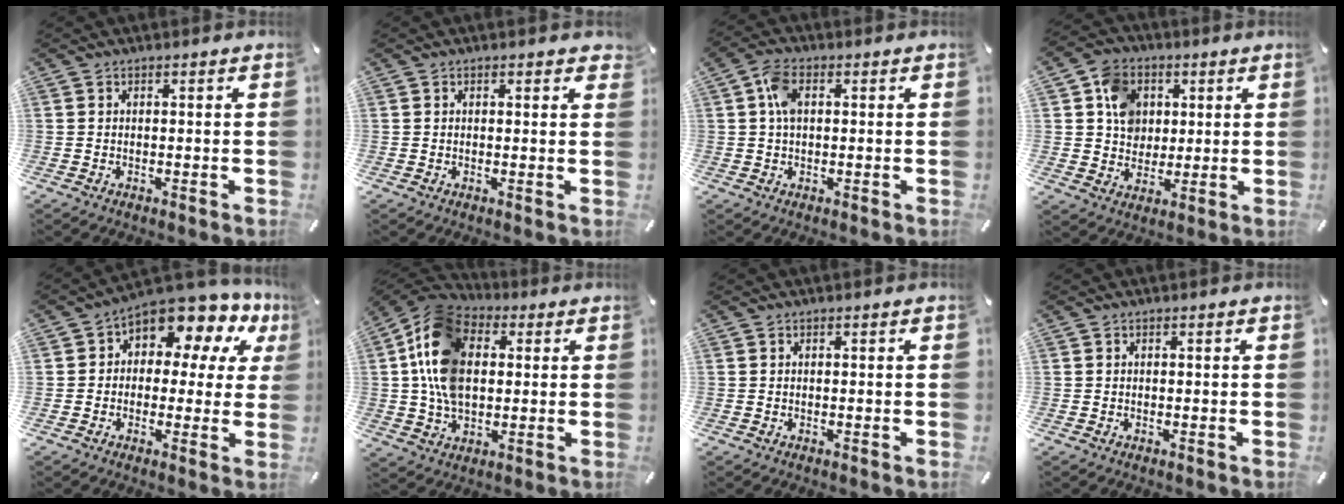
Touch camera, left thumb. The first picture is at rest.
{"total": 0.9, "force": [0.5, 0.5, 0.6], "torque": [-0.004, -0.001, 0.006]}
{"total": 5.4, "force": [1.0, 3.2, 4.3], "torque": [-0.103, 0.005, 0.014]}
{"total": 9.5, "force": [2.2, 8.4, 3.8], "torque": [-0.063, 0.010, 0.043]}
{"total": 9.0, "force": [5.9, 5.1, 4.6], "torque": [-0.077, -0.062, 0.107]}
{"total": 16.1, "force": [1.8, 11.6, 11.0], "torque": [-0.247, 0.013, 0.032]}
{"total": 0.0}
{"total": 0.0}